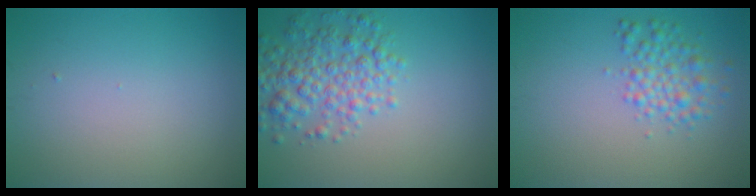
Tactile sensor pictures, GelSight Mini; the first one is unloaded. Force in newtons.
{"total": 4.9, "press": 4.9, "slide": 0.2}
{"total": 2.9, "press": 2.9, "slide": 0.0}